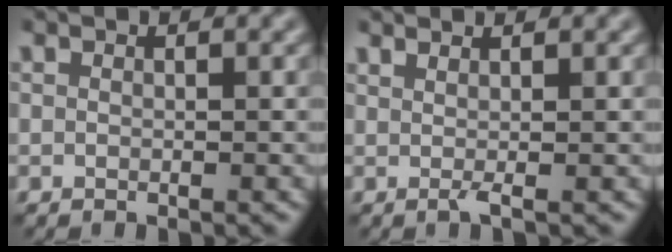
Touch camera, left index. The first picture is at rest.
{"total": 1.1, "force": [0.3, 0.2, 1.0], "torque": [-0.015, -0.005, 0.002]}